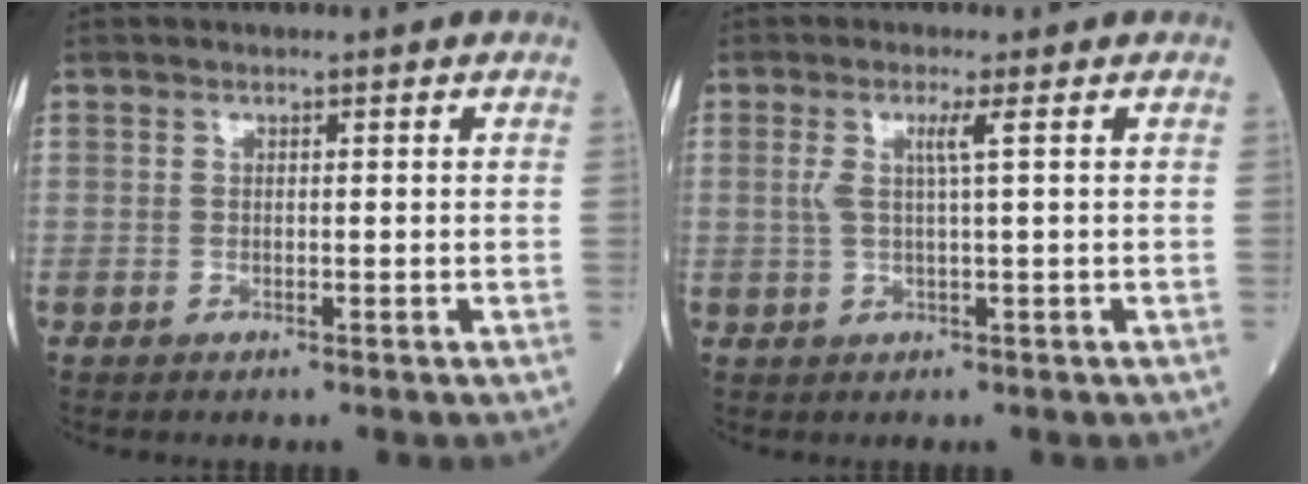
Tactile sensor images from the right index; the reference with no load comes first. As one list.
[{"total": 3.0, "force": [0.8, -0.4, 2.8], "torque": [-0.063, 0.002, 0.015]}]